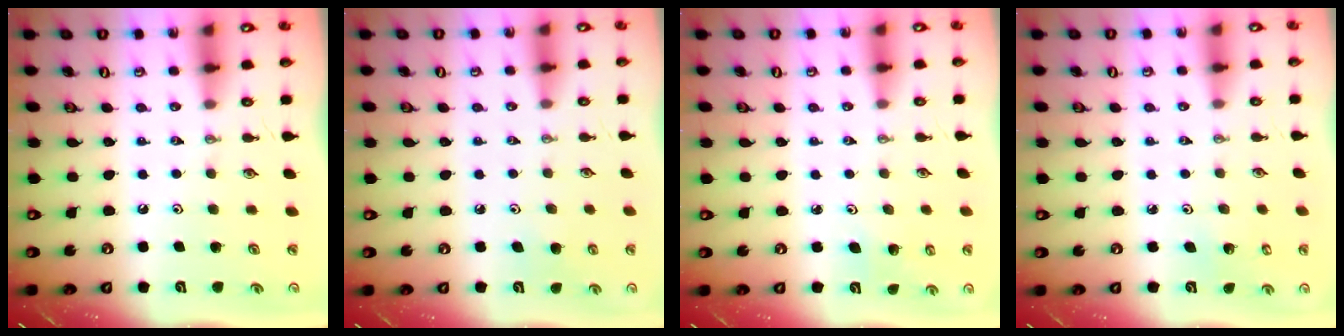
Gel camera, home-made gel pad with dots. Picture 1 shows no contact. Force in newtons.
{"total": 3.4, "press": 3.4, "slide": 0.4}
{"total": 3.0, "press": 2.9, "slide": 0.9}
{"total": 2.3, "press": 2.3, "slide": 0.1}